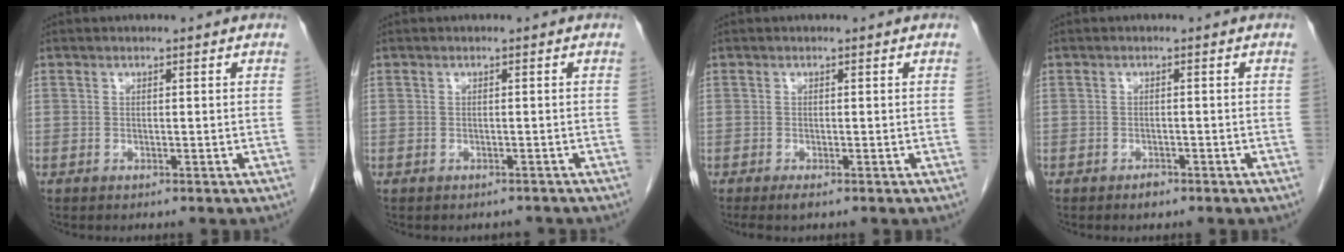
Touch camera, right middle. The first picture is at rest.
{"total": 1.2, "force": [-1.1, 0.6, 0.0], "torque": [-0.004, 0.001, -0.016]}
{"total": 1.4, "force": [-1.0, 0.1, 1.0], "torque": [-0.019, -0.005, -0.017]}
{"total": 1.2, "force": [-0.9, 0.5, 0.6], "torque": [-0.009, 0.001, -0.012]}